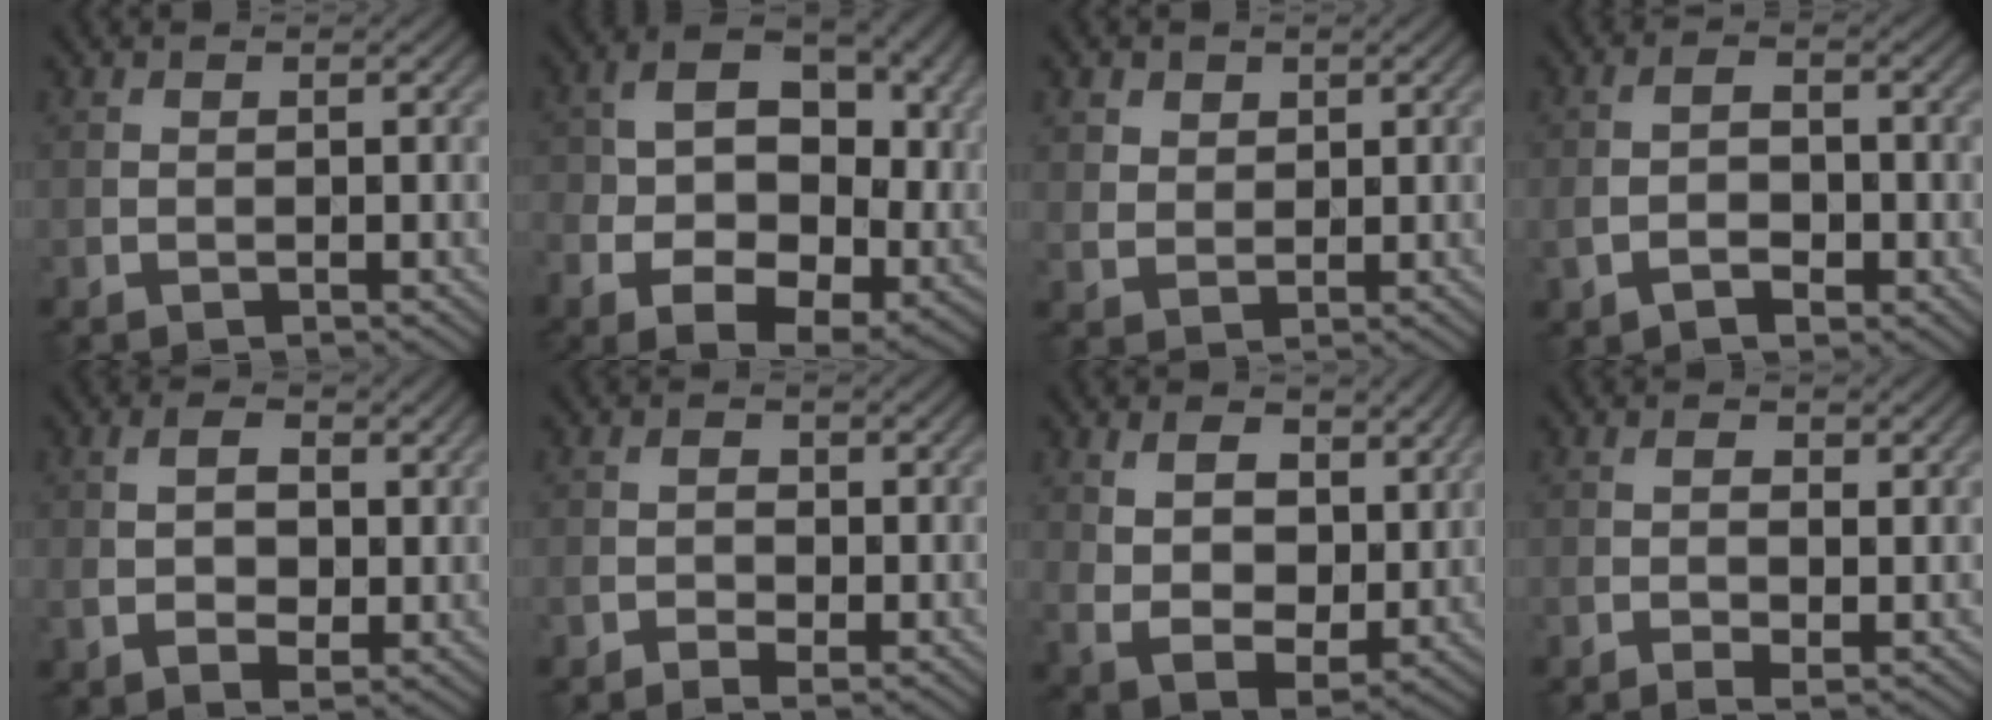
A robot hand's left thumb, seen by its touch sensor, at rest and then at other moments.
{"total": 13.5, "force": [-1.3, 8.9, 10.0], "torque": [-0.172, -0.008, -0.021]}
{"total": 3.2, "force": [1.8, 2.4, 1.0], "torque": [-0.038, -0.011, 0.045]}
{"total": 4.0, "force": [-1.6, 2.0, 3.0], "torque": [-0.062, -0.002, -0.031]}
{"total": 5.0, "force": [0.5, 2.9, 4.0], "torque": [-0.078, -0.002, 0.006]}
{"total": 2.1, "force": [-1.1, 1.3, 1.4], "torque": [-0.025, -0.001, -0.021]}
{"total": 8.7, "force": [3.3, 5.5, 6.0], "torque": [-0.135, -0.016, 0.064]}
{"total": 2.7, "force": [-0.5, 0.9, 2.5], "torque": [-0.050, -0.003, -0.009]}